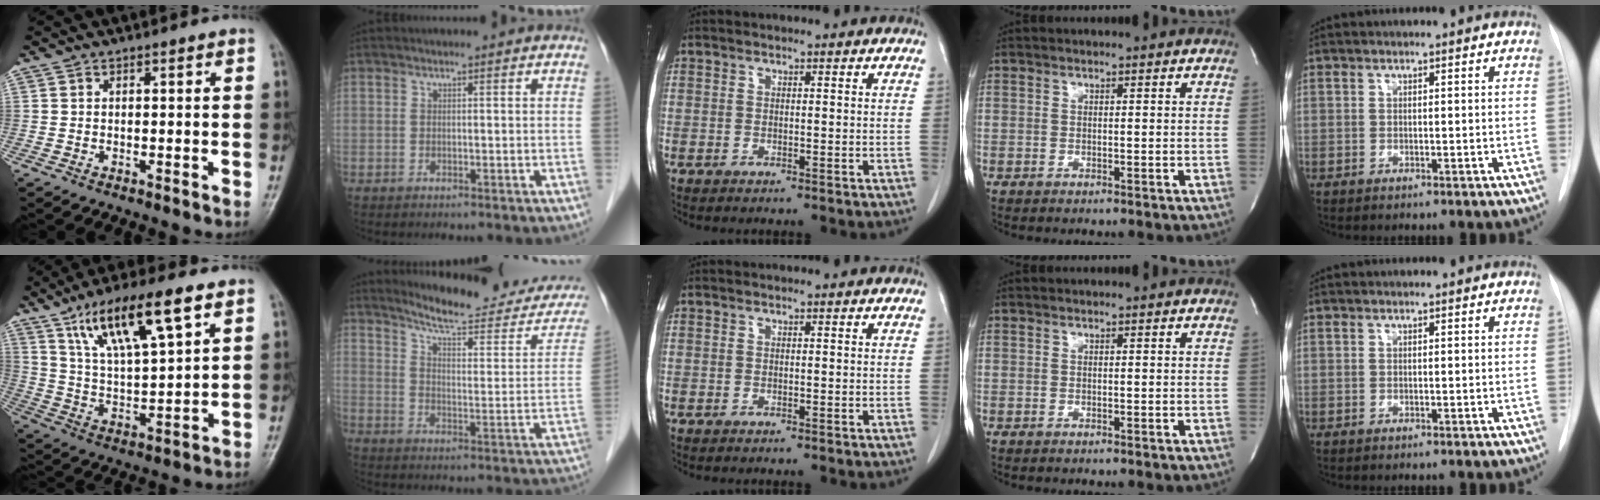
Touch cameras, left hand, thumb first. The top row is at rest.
{"thumb": {"total": 16.2, "force": [8.8, 4.4, 13.0], "torque": [-0.217, -0.023, 0.165]}, "index": {"total": 18.7, "force": [17.2, 3.2, 6.4], "torque": [-0.076, -0.053, 0.216]}}